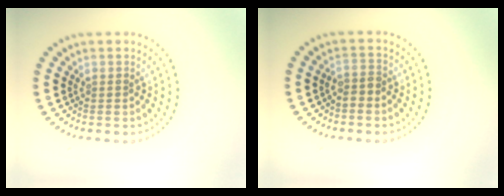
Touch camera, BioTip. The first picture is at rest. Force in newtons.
{"total": 1.5, "press": 1.2, "slide": 0.8}